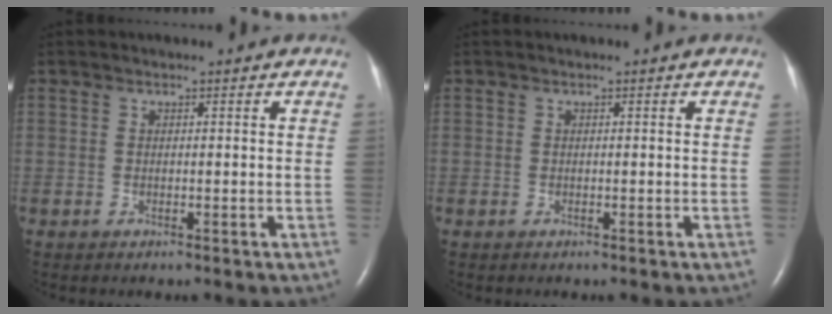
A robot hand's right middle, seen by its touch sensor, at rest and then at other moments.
{"total": 0.0}